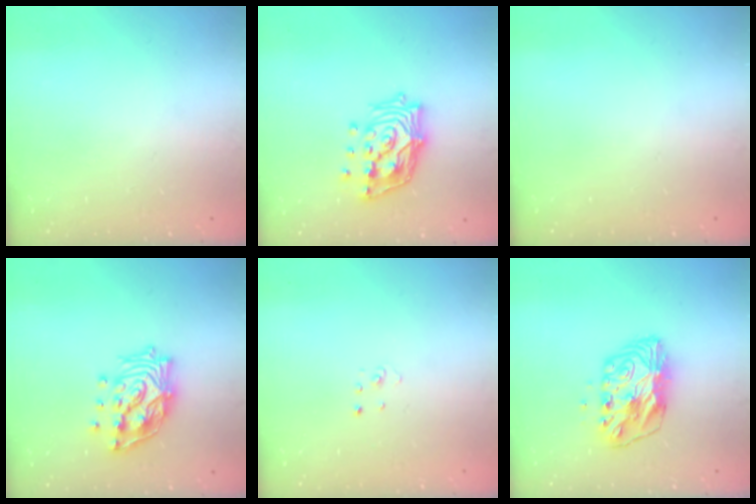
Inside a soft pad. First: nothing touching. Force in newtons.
{"total": 18.2, "press": 18.0, "slide": 2.7}
{"total": 0.0}
{"total": 14.1, "press": 14.0, "slide": 1.4}
{"total": 1.5, "press": 1.5, "slide": 0.1}
{"total": 9.6, "press": 9.5, "slide": 1.0}